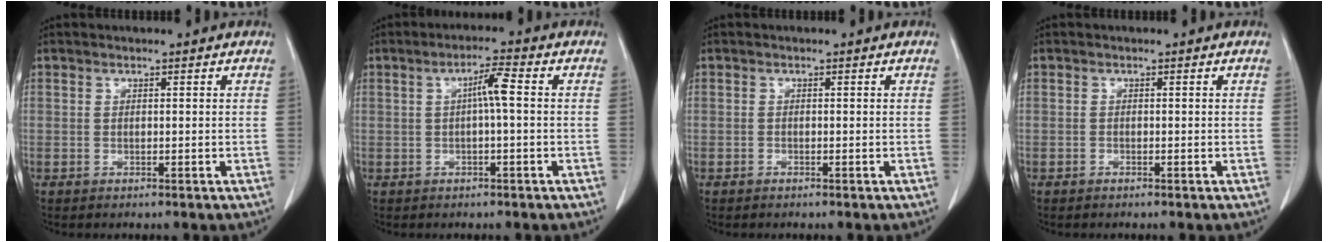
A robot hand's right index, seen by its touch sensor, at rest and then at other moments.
{"total": 3.6, "force": [0.3, 0.3, 3.6], "torque": [-0.063, 0.010, 0.005]}
{"total": 0.0}
{"total": 0.0}